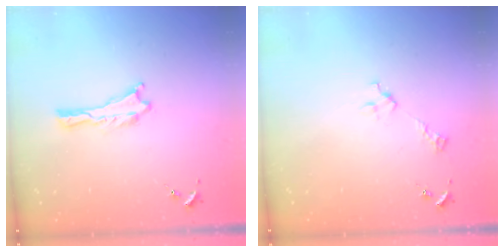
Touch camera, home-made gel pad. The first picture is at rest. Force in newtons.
{"total": 2.9, "press": 2.9, "slide": 0.2}